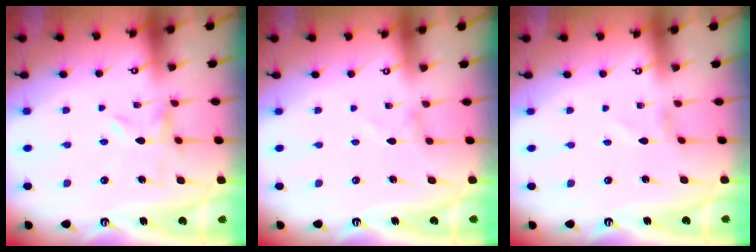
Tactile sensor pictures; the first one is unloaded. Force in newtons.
{"total": 1.3, "press": 1.3, "slide": 0.1}
{"total": 1.3, "press": 1.2, "slide": 0.1}